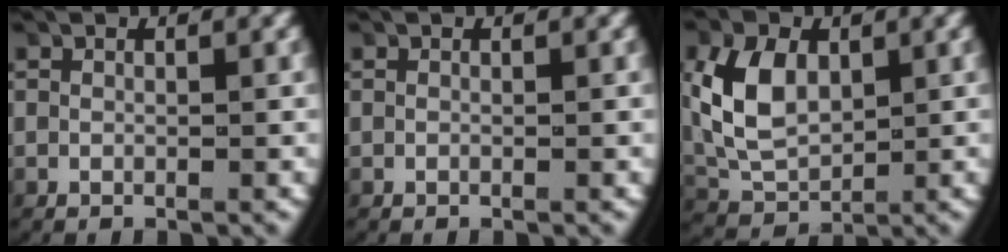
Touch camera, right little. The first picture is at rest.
{"total": 0.0}
{"total": 6.5, "force": [0.7, 4.8, 4.3], "torque": [-0.110, -0.015, 0.024]}